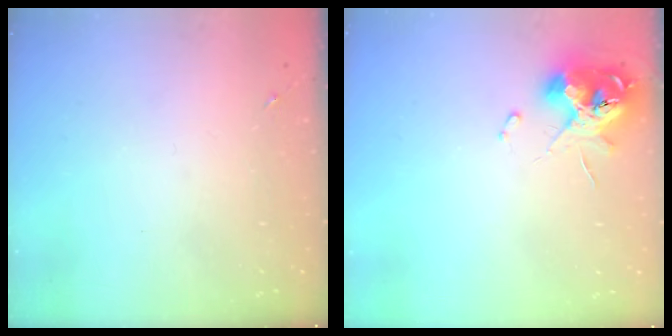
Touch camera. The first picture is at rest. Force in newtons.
{"total": 11.8, "press": 11.7, "slide": 1.4}